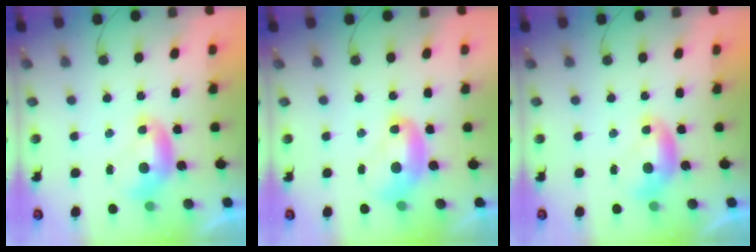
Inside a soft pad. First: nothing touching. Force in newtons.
{"total": 2.4, "press": 2.4, "slide": 0.3}
{"total": 0.0}